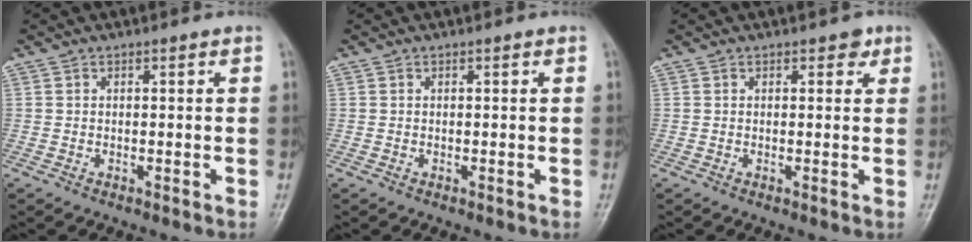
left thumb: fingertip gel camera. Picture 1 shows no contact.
{"total": 0.0}
{"total": 1.9, "force": [0.9, 1.2, 1.2], "torque": [0.002, -0.001, 0.007]}